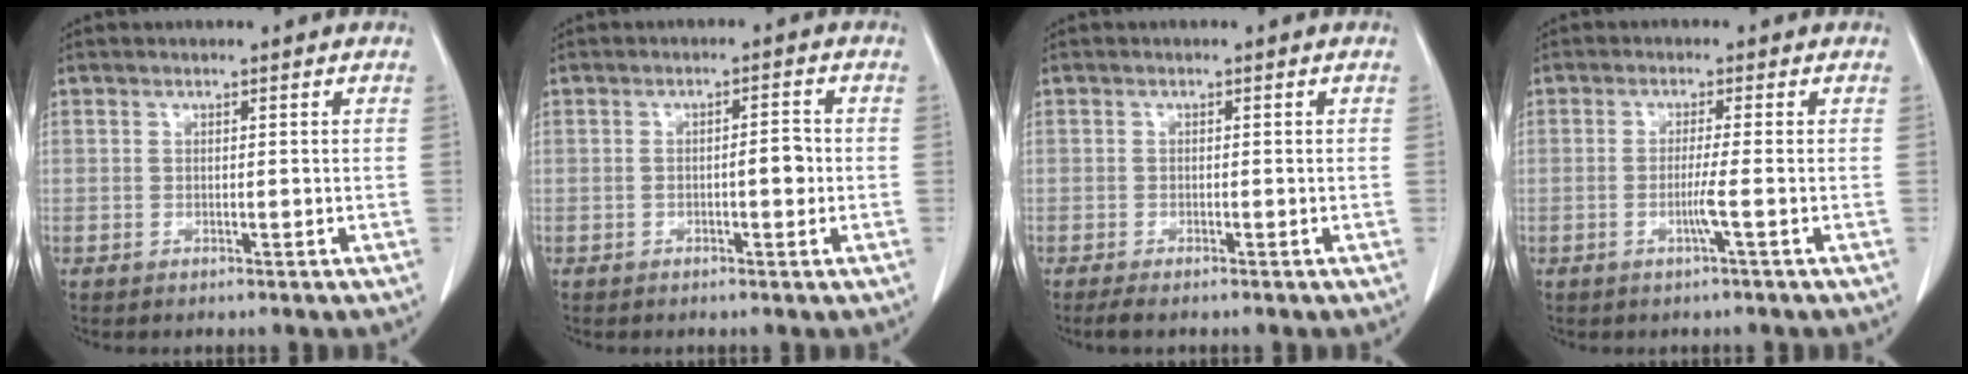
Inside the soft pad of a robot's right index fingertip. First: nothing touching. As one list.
[{"total": 2.6, "force": [-0.6, 0.7, 2.5], "torque": [-0.035, 0.005, -0.010]}, {"total": 1.7, "force": [-1.3, 0.2, 1.0], "torque": [-0.024, -0.006, -0.024]}, {"total": 2.7, "force": [-0.9, -0.8, 2.4], "torque": [-0.048, -0.004, -0.019]}]